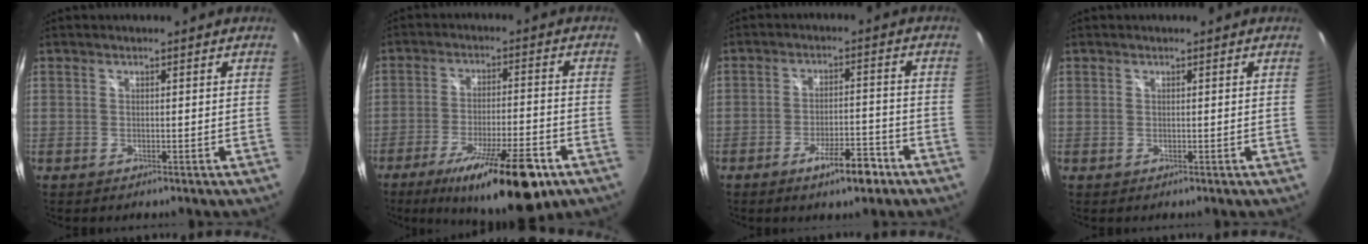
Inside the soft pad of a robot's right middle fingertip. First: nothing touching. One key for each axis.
{"total": 18.2, "fx": -11.4, "fy": 3.9, "fz": 13.7, "tx": -0.230, "ty": -0.032, "tz": -0.175}
{"total": 7.1, "fx": -4.7, "fy": 1.7, "fz": 5.1, "tx": -0.093, "ty": -0.002, "tz": -0.069}
{"total": 0.0}